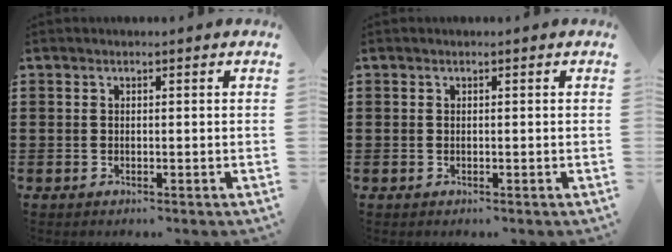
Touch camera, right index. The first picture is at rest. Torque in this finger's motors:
{"motor_torque": [0.00, 0.00, 0.00, 0.00]}